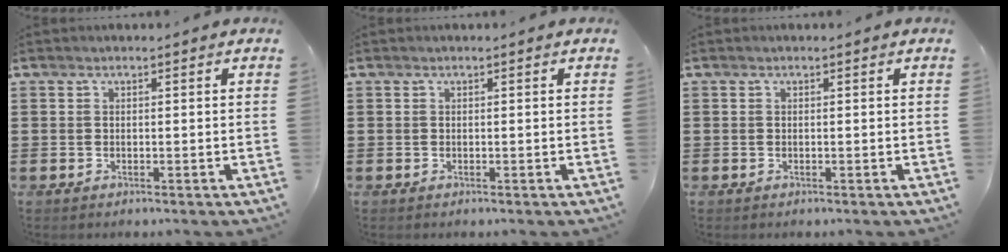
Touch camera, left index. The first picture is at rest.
{"total": 0.0}
{"total": 0.0}